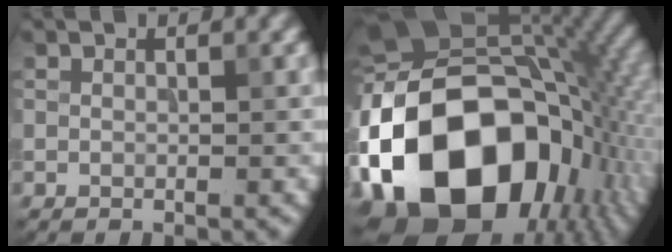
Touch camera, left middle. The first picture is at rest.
{"total": 21.2, "force": [-5.1, 14.7, 14.4], "torque": [-0.291, -0.001, -0.095]}